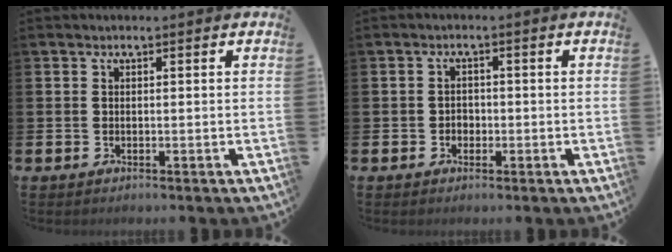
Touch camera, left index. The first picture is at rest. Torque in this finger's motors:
{"motor_torque": [-0.23, 0.13, -0.07, -0.01]}